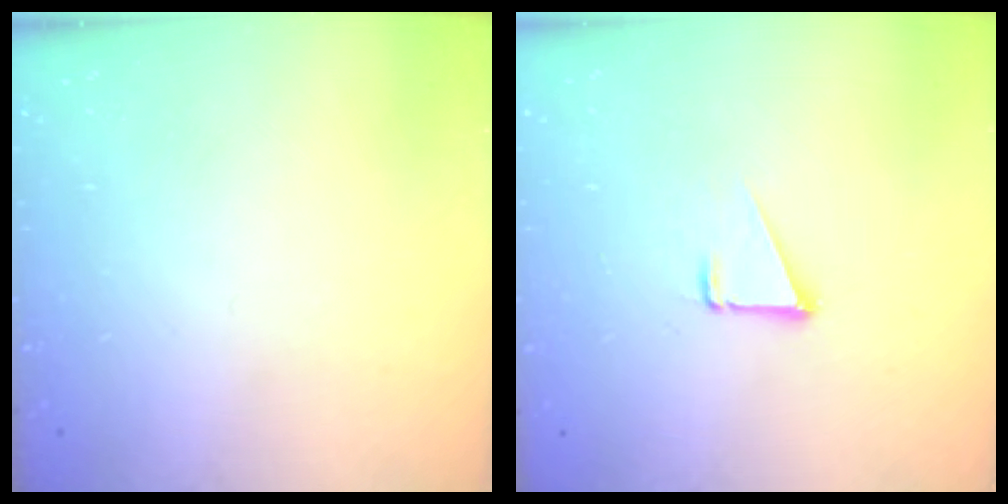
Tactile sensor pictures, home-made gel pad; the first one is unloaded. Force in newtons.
{"total": 1.6, "press": 1.5, "slide": 0.1}